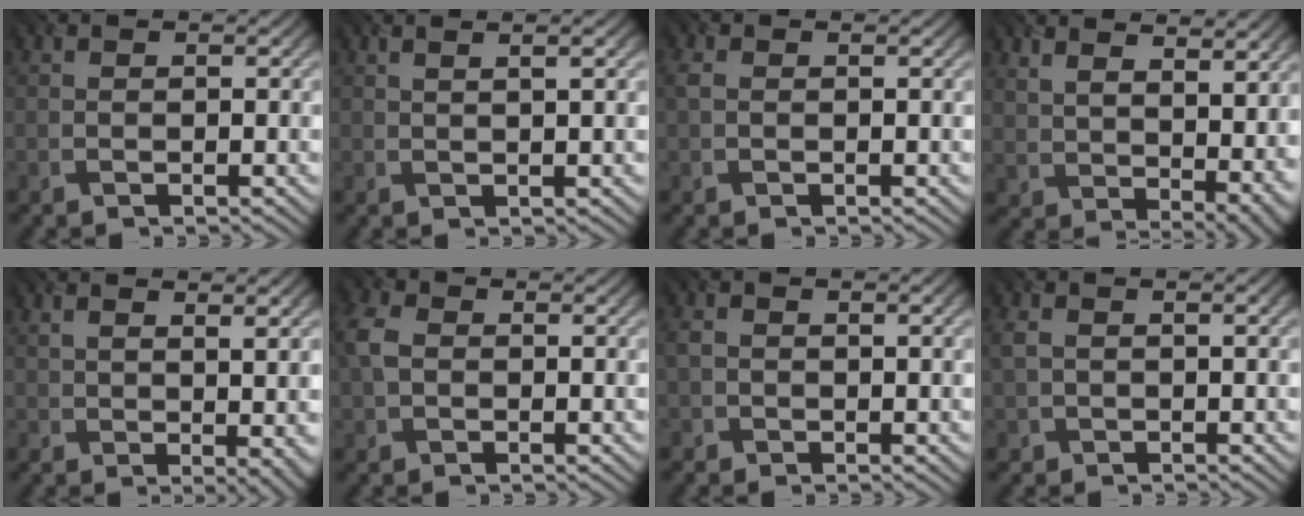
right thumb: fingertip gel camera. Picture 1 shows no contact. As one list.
[{"total": 2.4, "force": [1.2, 0.4, 2.0], "torque": [-0.026, 0.007, 0.013]}, {"total": 1.5, "force": [0.2, 1.1, 1.0], "torque": [-0.030, 0.007, 0.002]}, {"total": 10.8, "force": [6.1, 5.2, 7.3], "torque": [-0.137, -0.001, 0.122]}, {"total": 4.8, "force": [1.5, 1.5, 4.3], "torque": [-0.057, 0.003, 0.033]}, {"total": 4.0, "force": [0.2, 2.9, 2.7], "torque": [-0.077, 0.011, -0.004]}, {"total": 1.9, "force": [-0.1, 1.6, 1.0], "torque": [-0.026, 0.000, -0.007]}, {"total": 2.8, "force": [0.6, 1.7, 2.2], "torque": [-0.055, 0.005, 0.009]}]